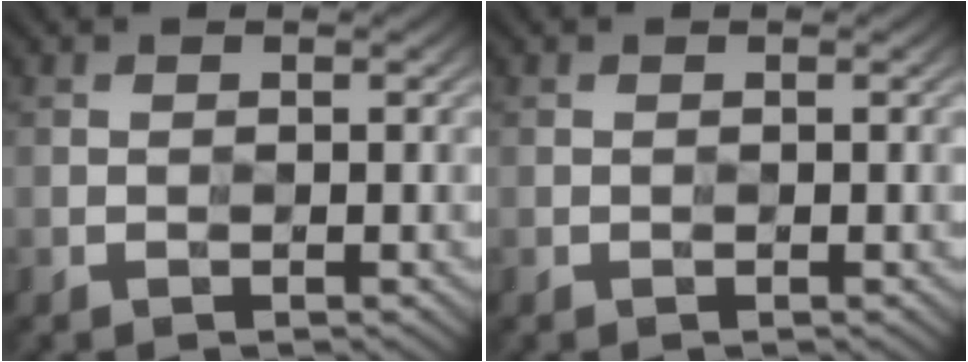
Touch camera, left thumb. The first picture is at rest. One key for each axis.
{"total": 0.0}